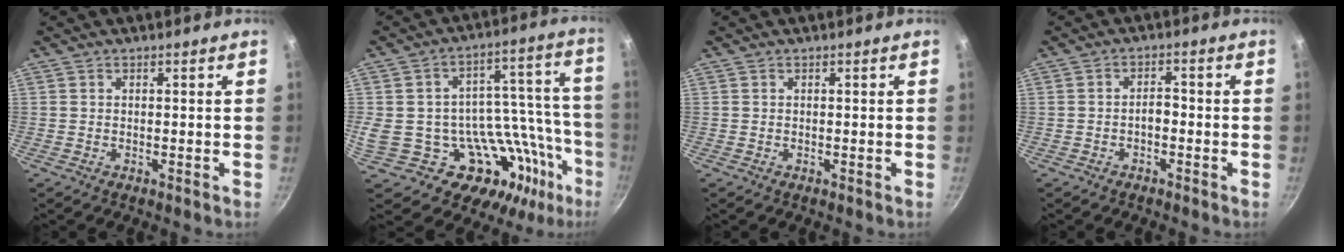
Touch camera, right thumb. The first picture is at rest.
{"total": 26.3, "force": [-10.6, 16.4, 17.6], "torque": [-0.175, 0.056, -0.139]}
{"total": 0.0}
{"total": 2.3, "force": [-1.1, 1.2, 1.6], "torque": [-0.015, 0.021, -0.019]}